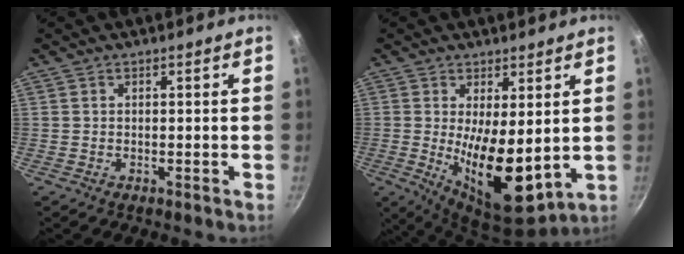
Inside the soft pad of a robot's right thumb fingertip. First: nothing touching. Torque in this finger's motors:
{"motor_torque": [-0.73, 2.34, 1.89, -0.23, 0.20]}